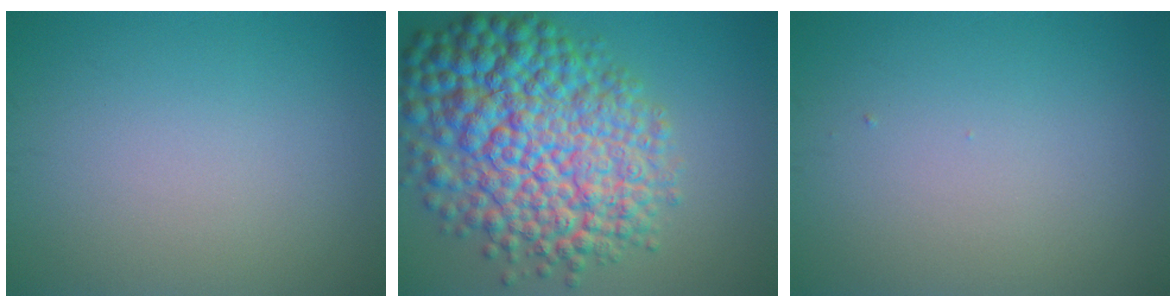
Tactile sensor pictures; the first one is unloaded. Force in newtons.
{"total": 13.1, "press": 13.1, "slide": 0.3}
{"total": 0.0}